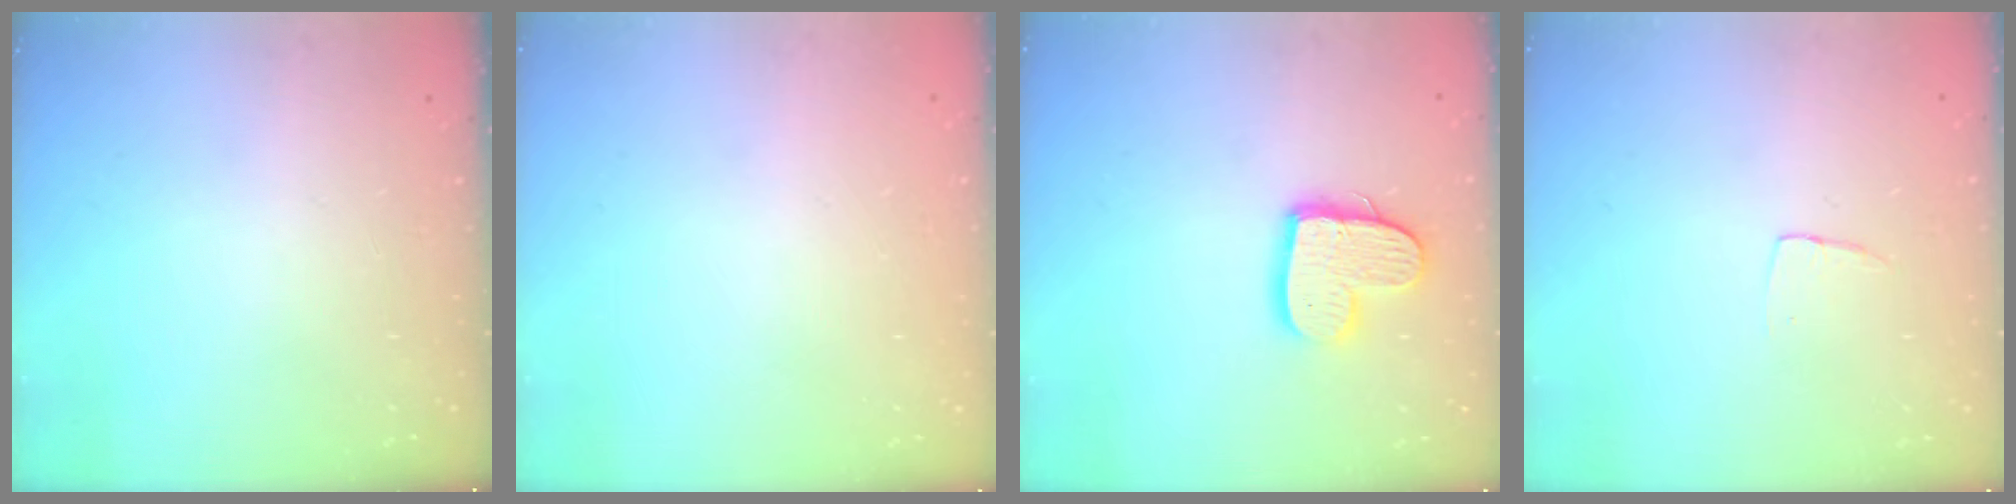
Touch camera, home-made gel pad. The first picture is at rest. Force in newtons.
{"total": 0.0}
{"total": 12.5, "press": 12.4, "slide": 1.1}
{"total": 3.3, "press": 3.3, "slide": 0.2}